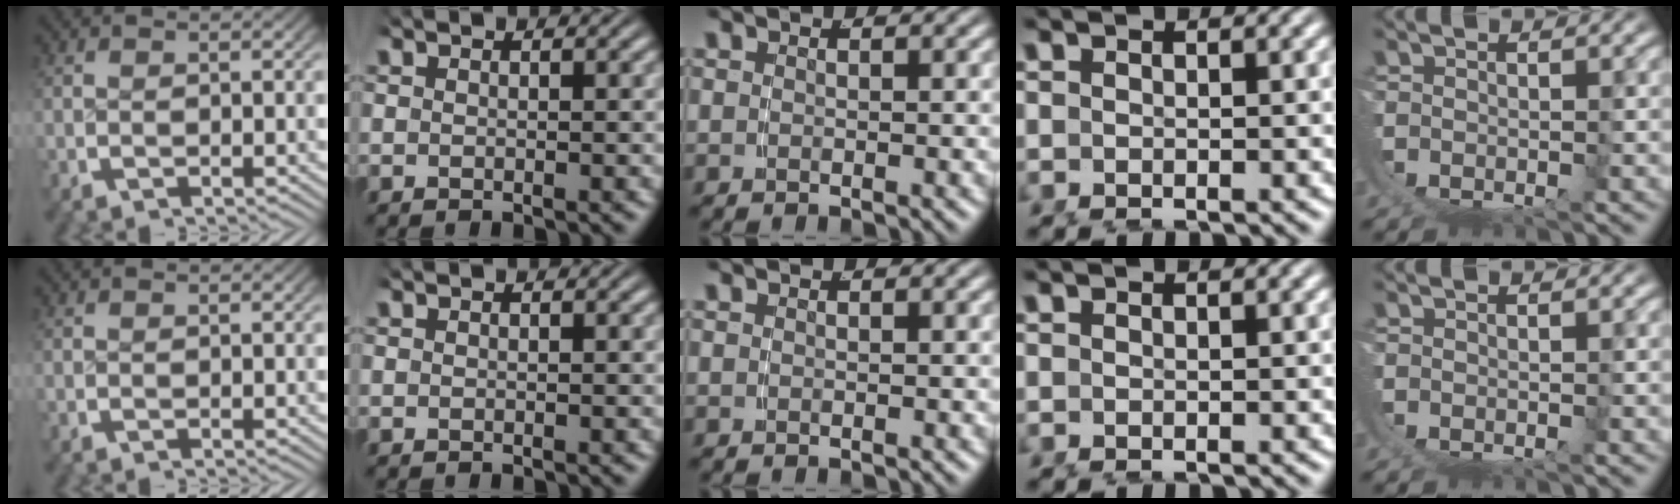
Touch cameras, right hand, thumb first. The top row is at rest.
{}